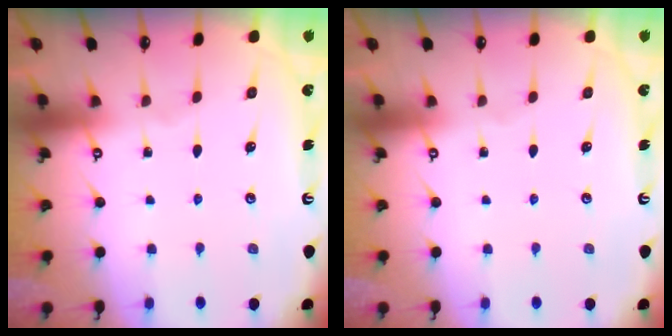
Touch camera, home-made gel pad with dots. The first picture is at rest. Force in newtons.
{"total": 0.0}